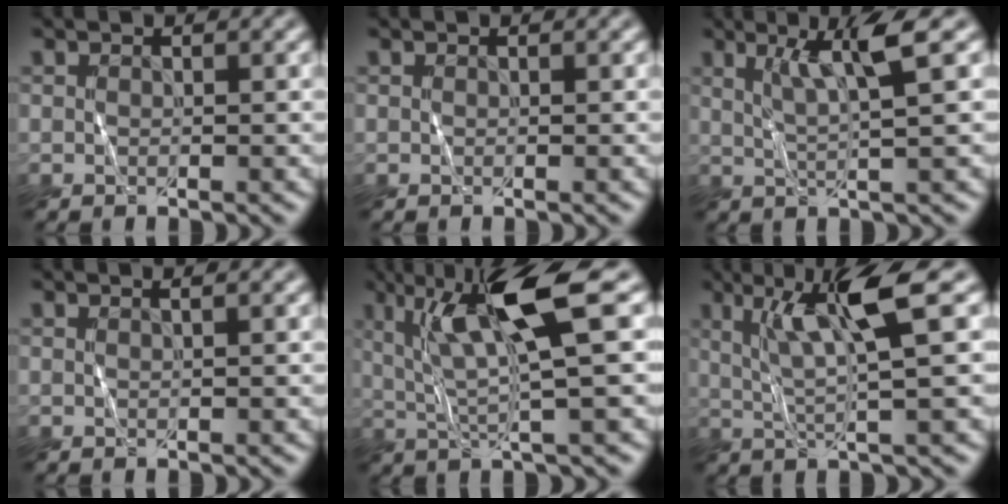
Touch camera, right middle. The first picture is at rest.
{"total": 0.0}
{"total": 4.1, "force": [1.8, 0.3, 3.7], "torque": [-0.064, 0.001, 0.036]}
{"total": 0.9, "force": [0.6, 0.4, 0.6], "torque": [0.001, 0.005, 0.001]}
{"total": 8.1, "force": [2.6, 1.0, 7.7], "torque": [-0.136, 0.007, 0.050]}
{"total": 5.9, "force": [2.0, 0.5, 5.5], "torque": [-0.107, 0.007, 0.042]}